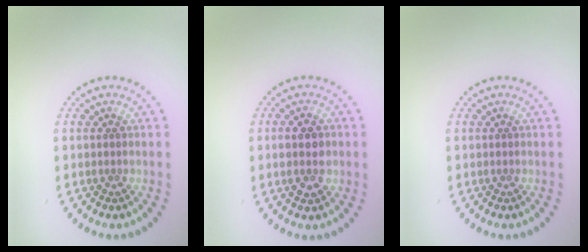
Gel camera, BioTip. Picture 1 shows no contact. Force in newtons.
{"total": 3.4, "press": 3.4, "slide": 0.1}
{"total": 0.0}